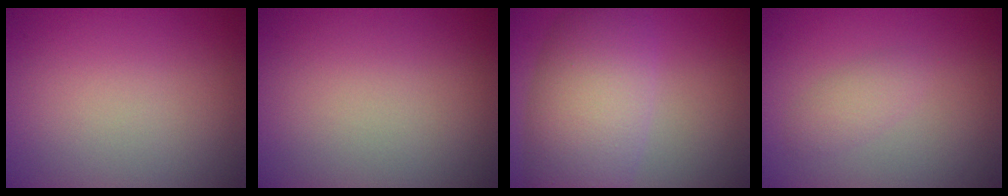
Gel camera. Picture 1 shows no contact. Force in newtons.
{"total": 0.0}
{"total": 8.2, "press": 8.2, "slide": 0.4}
{"total": 1.6, "press": 1.6, "slide": 0.1}